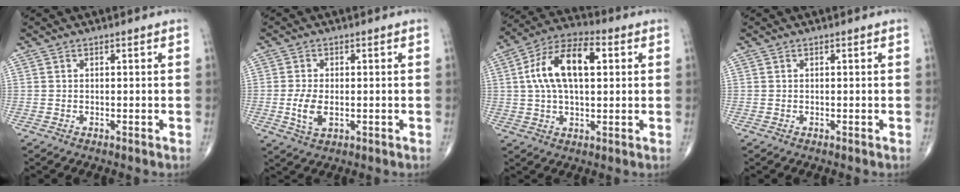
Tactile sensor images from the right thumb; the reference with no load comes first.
{"total": 5.0, "force": [-0.7, 2.7, 4.1], "torque": [-0.086, -0.007, -0.011]}
{"total": 14.5, "force": [2.9, 7.3, 12.2], "torque": [-0.223, 0.025, 0.046]}
{"total": 0.0}